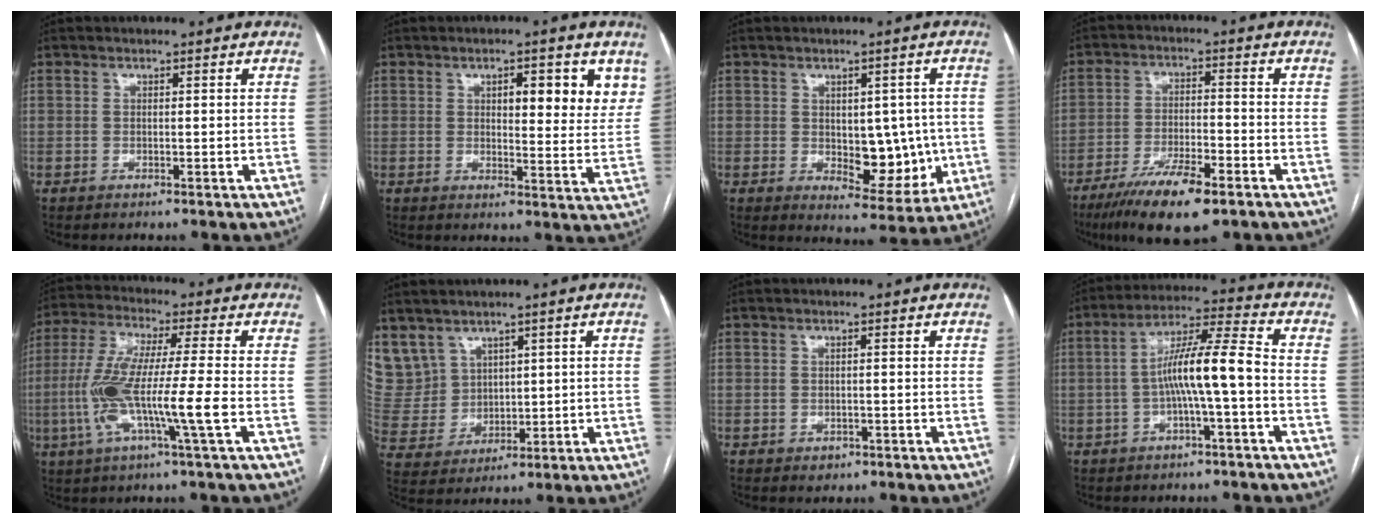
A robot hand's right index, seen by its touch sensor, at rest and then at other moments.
{"total": 8.5, "force": [4.1, 2.8, 7.0], "torque": [-0.077, -0.005, 0.049]}
{"total": 9.1, "force": [-0.7, 5.0, 7.5], "torque": [-0.080, 0.006, 0.007]}
{"total": 11.6, "force": [-7.6, 2.3, 8.4], "torque": [-0.146, -0.023, -0.127]}
{"total": 12.6, "force": [-3.0, -0.2, 12.3], "torque": [-0.254, -0.007, -0.065]}
{"total": 11.0, "force": [6.2, 8.8, 2.0], "torque": [-0.073, 0.043, 0.158]}
{"total": 1.3, "force": [-0.6, 1.0, 0.4], "torque": [-0.004, 0.003, -0.003]}
{"total": 9.5, "force": [-1.6, 0.1, 9.3], "torque": [-0.168, 0.025, -0.033]}